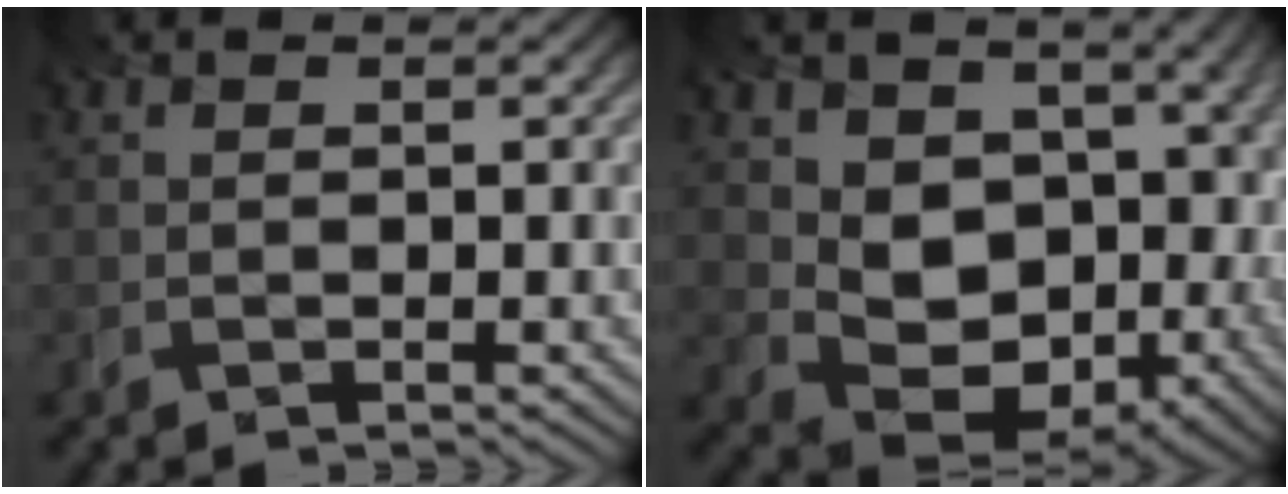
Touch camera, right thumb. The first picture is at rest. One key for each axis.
{"total": 13.6, "fx": 0.9, "fy": 9.7, "fz": 9.4, "tx": -0.166, "ty": -0.034, "tz": 0.031}